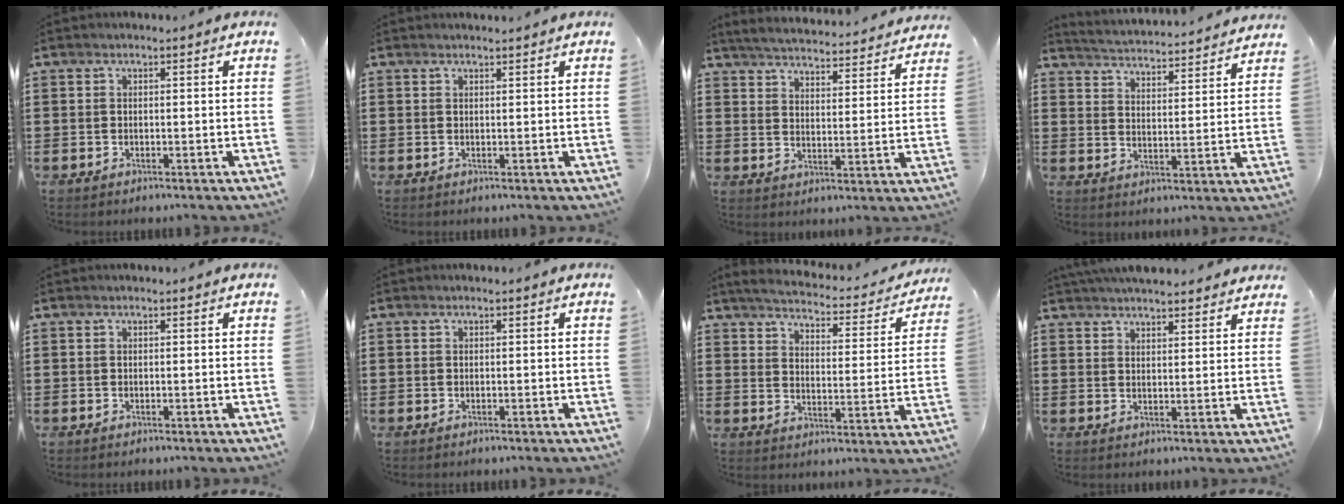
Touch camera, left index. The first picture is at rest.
{"total": 0.8, "force": [0.7, -0.1, 0.2], "torque": [-0.005, -0.002, 0.015]}
{"total": 4.4, "force": [4.3, -0.4, 0.6], "torque": [-0.034, -0.037, 0.071]}
{"total": 3.5, "force": [3.4, -0.6, -0.2], "torque": [-0.020, -0.034, 0.053]}
{"total": 0.0}
{"total": 0.0}
{"total": 3.5, "force": [3.3, 0.0, 1.0], "torque": [-0.042, -0.029, 0.050]}
{"total": 4.1, "force": [4.0, 0.4, 0.8], "torque": [-0.027, -0.011, 0.075]}